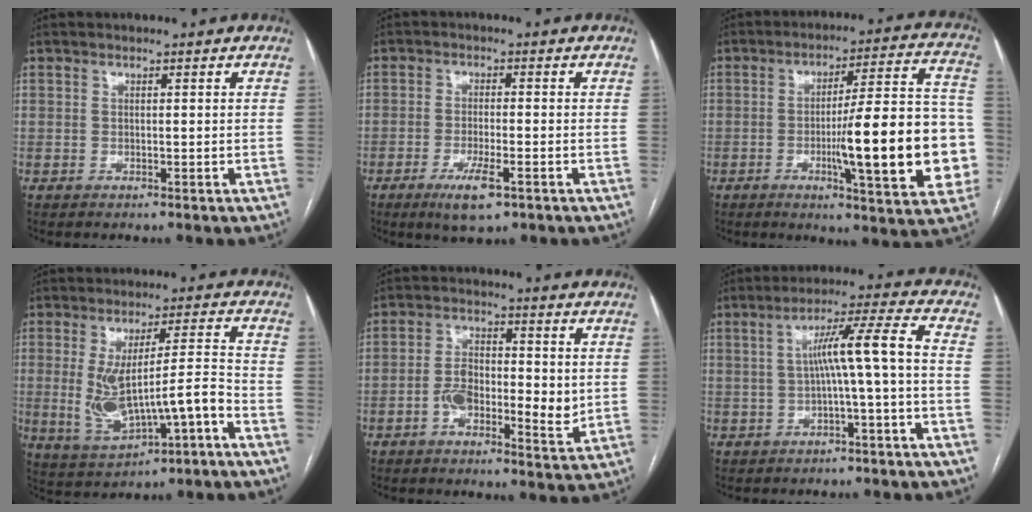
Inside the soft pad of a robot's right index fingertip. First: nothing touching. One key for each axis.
{"total": 5.8, "fx": -3.2, "fy": 1.1, "fz": 4.8, "tx": -0.091, "ty": -0.010, "tz": -0.050}
{"total": 19.5, "fx": -4.0, "fy": 3.0, "fz": 18.9, "tx": -0.222, "ty": 0.022, "tz": -0.051}
{"total": 11.3, "fx": -3.0, "fy": 2.2, "fz": 10.7, "tx": -0.203, "ty": 0.012, "tz": -0.034}
{"total": 8.4, "fx": -1.3, "fy": 3.5, "fz": 7.6, "tx": -0.134, "ty": 0.006, "tz": -0.025}
{"total": 7.8, "fx": -1.0, "fy": -0.7, "fz": 7.7, "tx": -0.124, "ty": 0.028, "tz": -0.010}